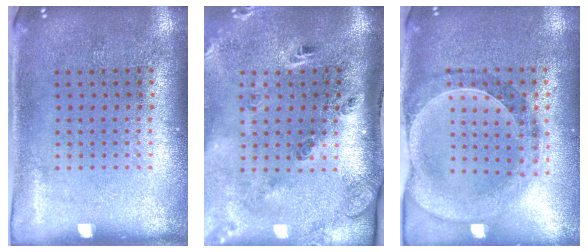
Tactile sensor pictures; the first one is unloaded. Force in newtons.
{"total": 3.1, "press": 2.0, "slide": 2.3}
{"total": 0.6, "press": 0.6, "slide": 0.2}